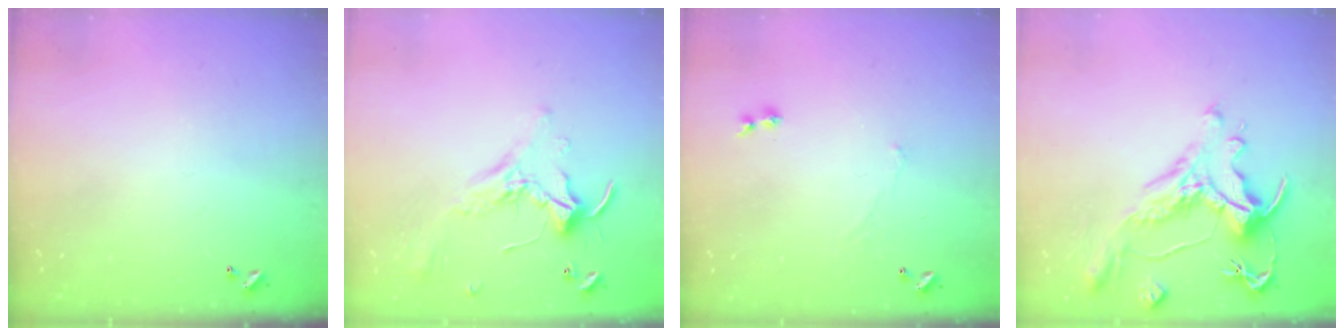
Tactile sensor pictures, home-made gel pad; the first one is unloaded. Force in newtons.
{"total": 1.7, "press": 1.6, "slide": 0.2}
{"total": 1.5, "press": 1.4, "slide": 0.6}
{"total": 2.2, "press": 1.7, "slide": 1.4}